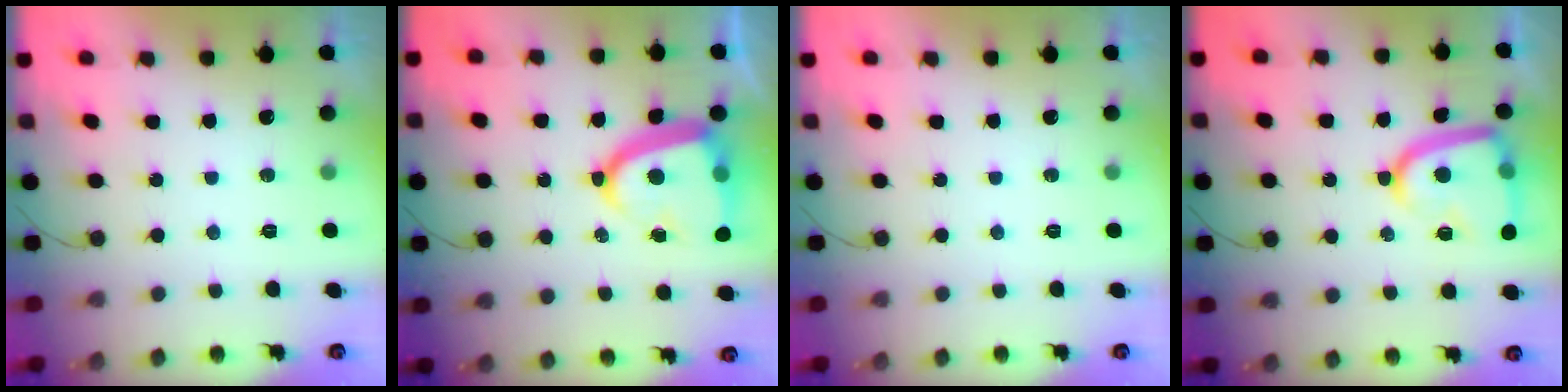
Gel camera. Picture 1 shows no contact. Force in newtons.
{"total": 16.5, "press": 16.4, "slide": 1.5}
{"total": 0.0}
{"total": 15.1, "press": 15.0, "slide": 1.6}